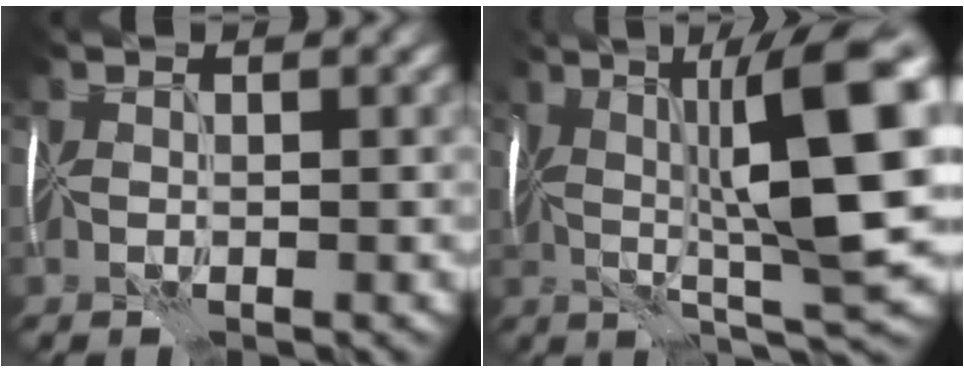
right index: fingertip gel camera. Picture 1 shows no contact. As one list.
[{"total": 12.5, "force": [0.5, 2.7, 12.2], "torque": [-0.193, 0.013, 0.015]}]